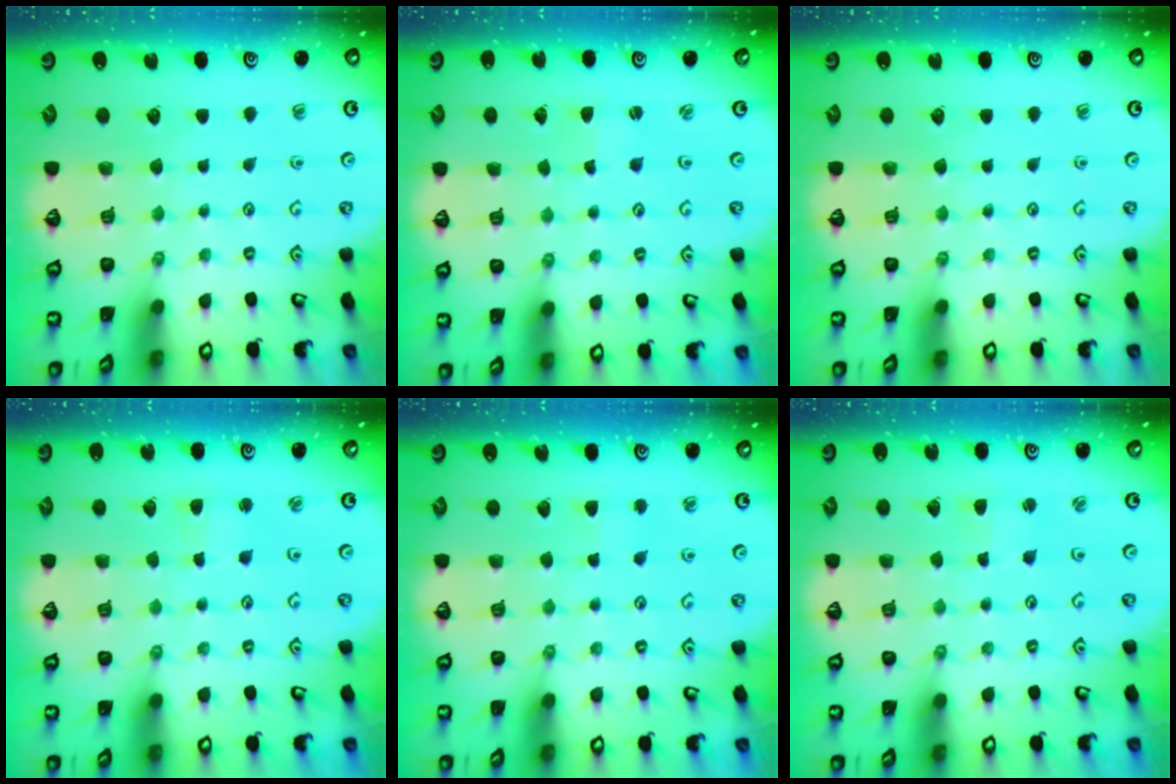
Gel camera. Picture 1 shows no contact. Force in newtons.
{"total": 1.0, "press": 1.0, "slide": 0.2}
{"total": 0.0}
{"total": 1.9, "press": 1.9, "slide": 0.3}
{"total": 2.7, "press": 2.6, "slide": 0.5}
{"total": 1.2, "press": 1.2, "slide": 0.2}